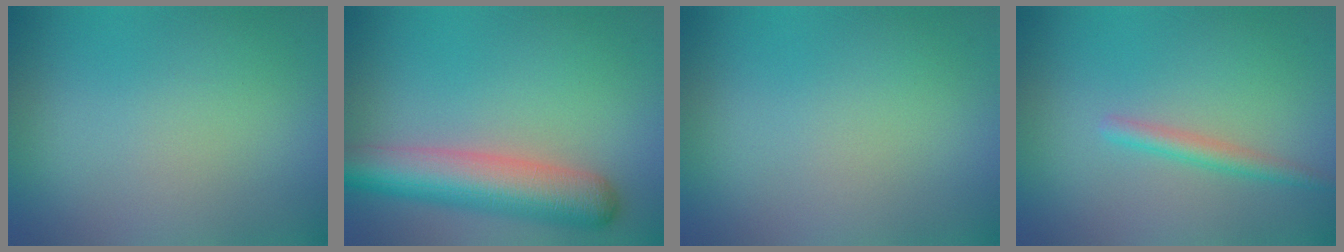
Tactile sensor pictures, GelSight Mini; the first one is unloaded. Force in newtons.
{"total": 7.4, "press": 7.4, "slide": 0.5}
{"total": 0.0}
{"total": 1.8, "press": 1.8, "slide": 0.1}